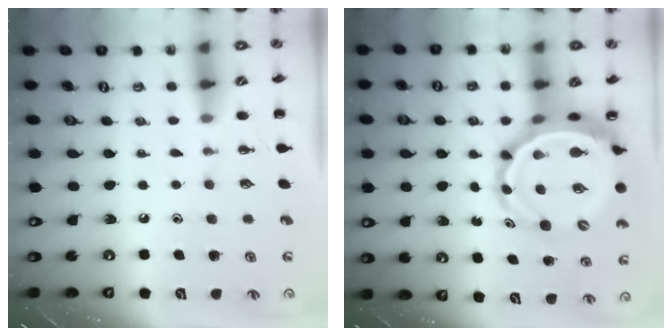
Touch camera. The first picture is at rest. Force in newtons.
{"total": 9.0, "press": 8.6, "slide": 2.4}